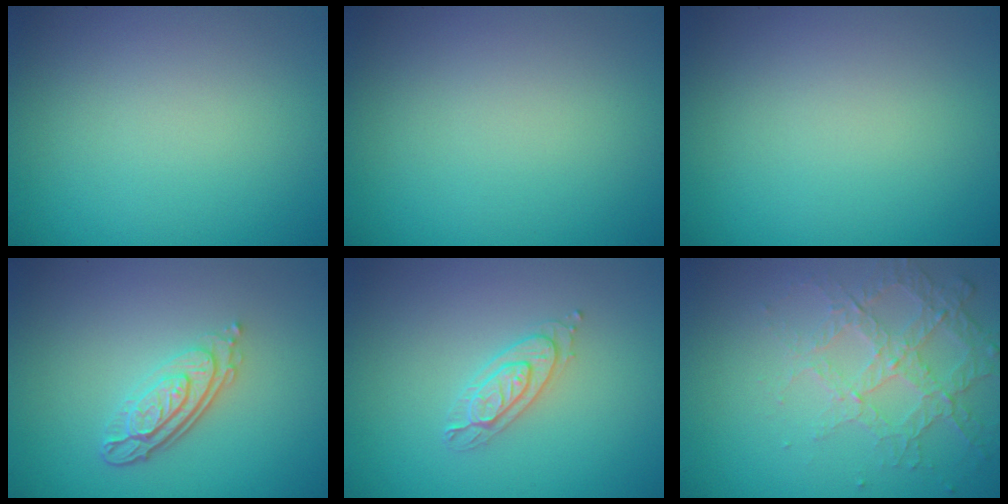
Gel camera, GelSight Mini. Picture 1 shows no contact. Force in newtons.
{"total": 0.0}
{"total": 0.0}
{"total": 4.1, "press": 2.9, "slide": 2.8}
{"total": 2.2, "press": 2.2, "slide": 0.3}
{"total": 4.2, "press": 3.0, "slide": 2.9}